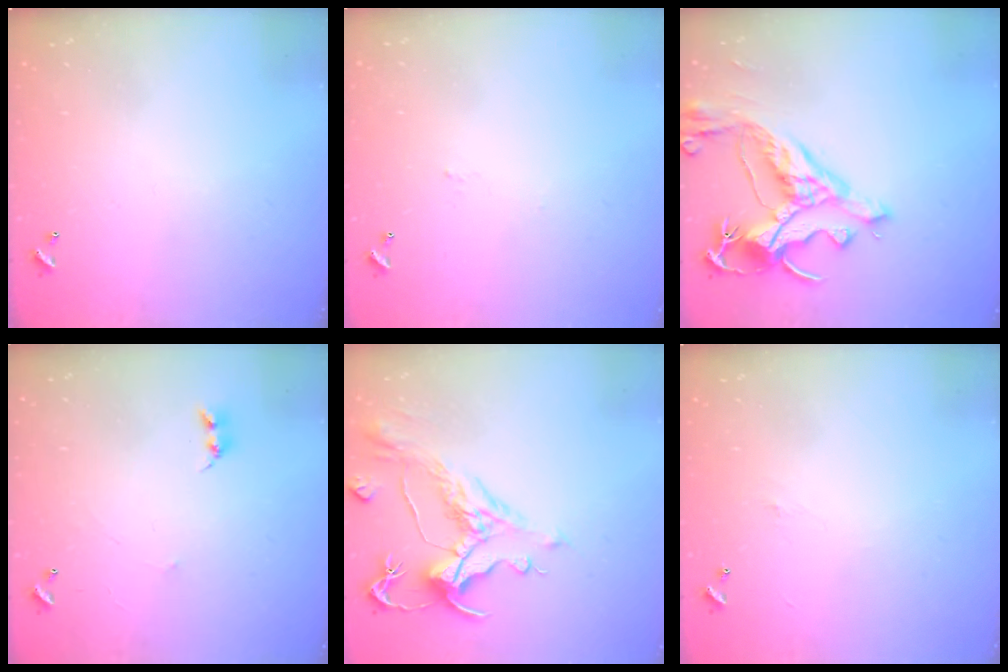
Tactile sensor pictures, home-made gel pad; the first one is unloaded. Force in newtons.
{"total": 1.7, "press": 1.6, "slide": 0.3}
{"total": 10.4, "press": 10.2, "slide": 2.1}
{"total": 2.4, "press": 2.4, "slide": 0.4}
{"total": 2.6, "press": 2.1, "slide": 1.6}
{"total": 1.8, "press": 1.7, "slide": 0.6}